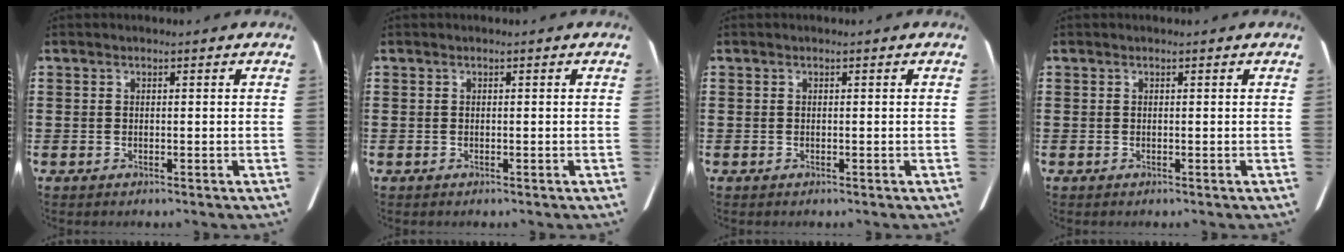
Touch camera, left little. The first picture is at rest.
{"total": 0.0}
{"total": 0.0}
{"total": 0.0}